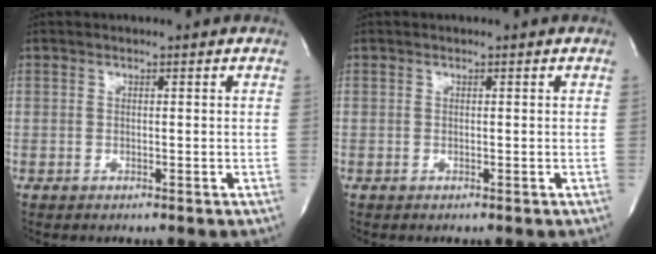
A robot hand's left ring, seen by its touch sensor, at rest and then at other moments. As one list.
[{"total": 0.0}]